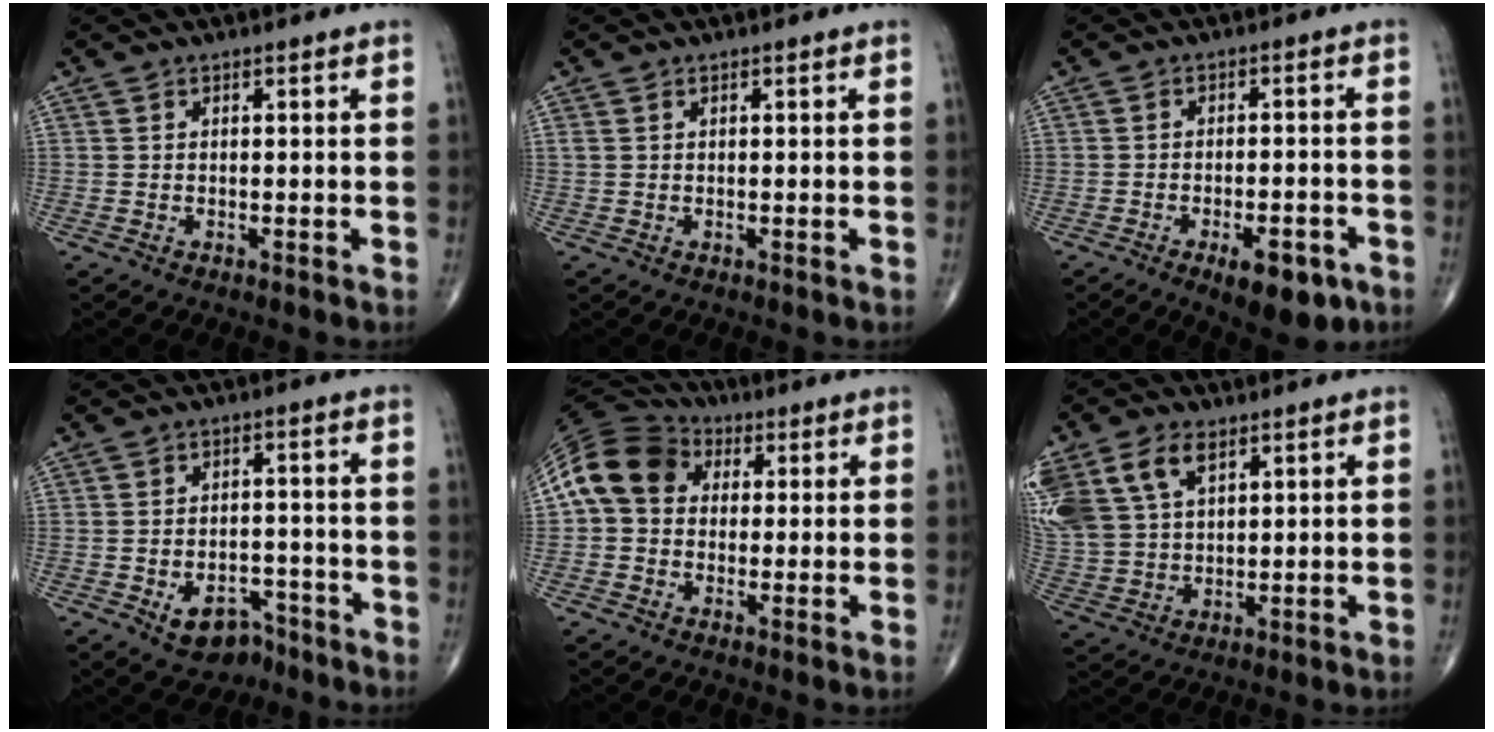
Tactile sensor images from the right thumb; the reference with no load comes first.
{"total": 0.7, "force": [0.4, 0.4, 0.4], "torque": [-0.011, 0.010, 0.009]}
{"total": 9.4, "force": [-5.0, 3.8, 7.0], "torque": [-0.086, 0.015, -0.064]}
{"total": 7.1, "force": [-4.2, 4.7, 3.2], "torque": [-0.028, 0.038, -0.057]}
{"total": 12.6, "force": [2.2, 10.2, 7.0], "torque": [-0.121, 0.029, 0.028]}
{"total": 17.7, "force": [8.2, 11.5, 10.7], "torque": [-0.257, 0.012, 0.166]}